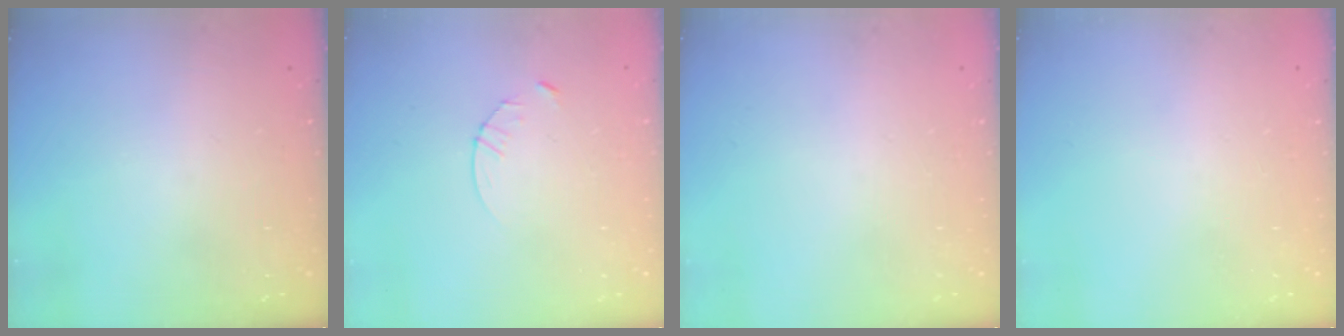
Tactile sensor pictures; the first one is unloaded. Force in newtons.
{"total": 3.4, "press": 3.4, "slide": 0.4}
{"total": 0.0}
{"total": 0.0}